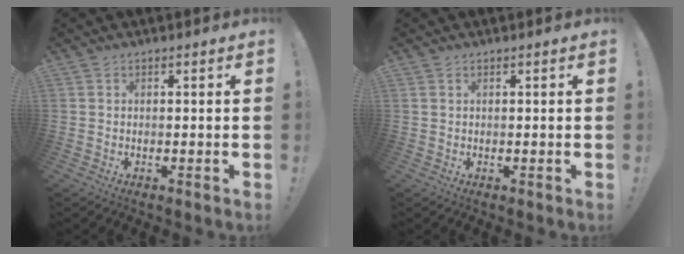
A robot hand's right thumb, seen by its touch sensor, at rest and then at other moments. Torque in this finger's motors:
{"motor_torque": [-0.13, 0.00, 0.15, -0.07, 0.04]}